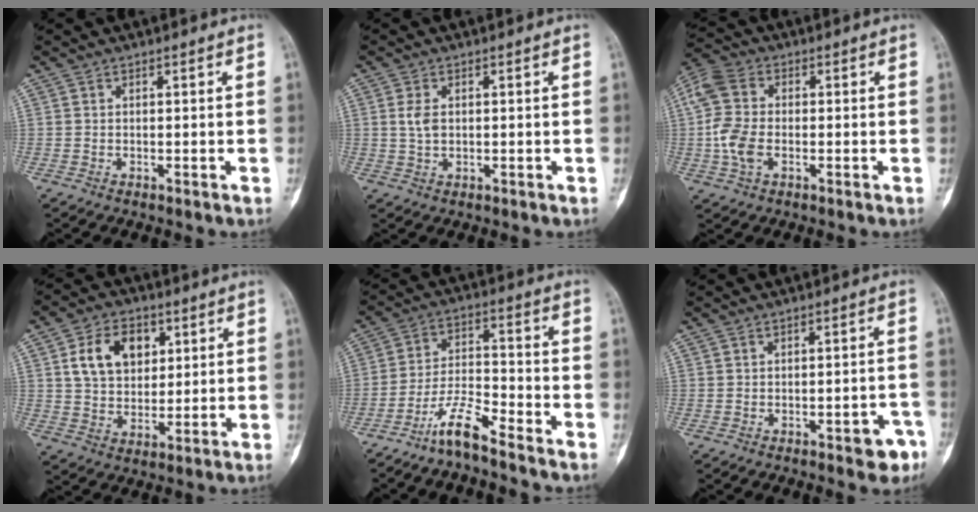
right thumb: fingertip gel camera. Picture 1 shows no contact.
{"total": 3.3, "force": [0.6, 2.0, 2.6], "torque": [-0.048, -0.001, 0.011]}
{"total": 9.3, "force": [-1.0, 5.9, 7.1], "torque": [-0.163, 0.012, -0.029]}
{"total": 11.3, "force": [3.7, 8.0, 7.1], "torque": [-0.090, -0.007, 0.068]}
{"total": 7.8, "force": [-6.3, 0.9, 4.5], "torque": [-0.091, 0.052, -0.128]}
{"total": 4.9, "force": [-2.7, 2.0, 3.6], "torque": [-0.028, 0.021, -0.027]}